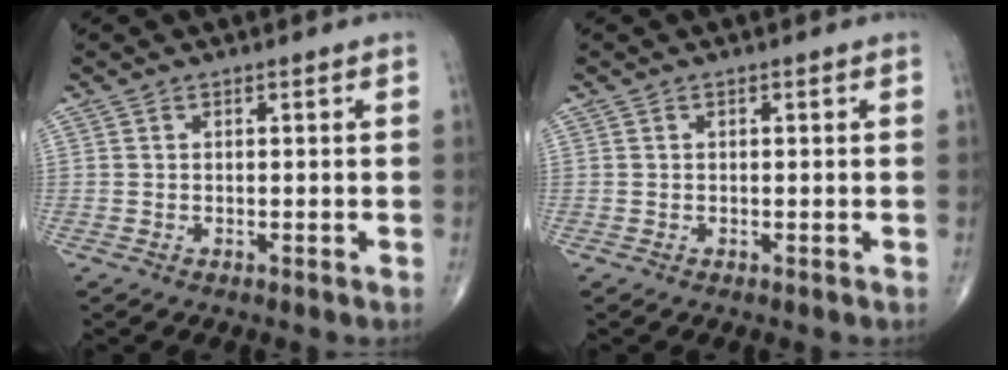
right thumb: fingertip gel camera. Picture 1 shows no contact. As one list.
[{"total": 0.0}]